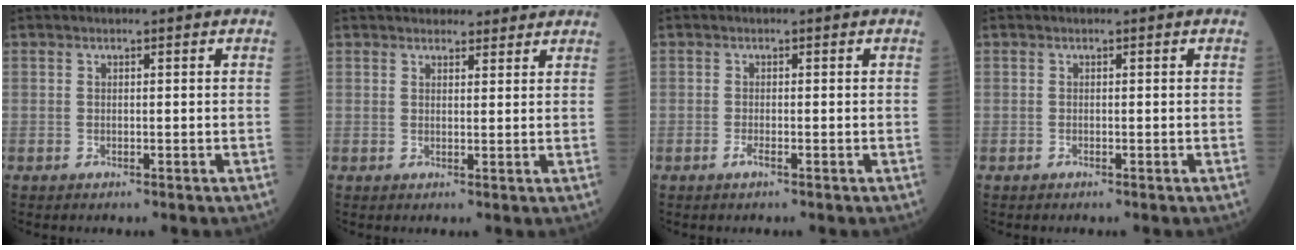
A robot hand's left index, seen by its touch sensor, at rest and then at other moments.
{"total": 9.3, "force": [8.2, 3.1, 3.0], "torque": [-0.028, 0.025, 0.109]}
{"total": 0.6, "force": [-0.4, 0.0, 0.5], "torque": [-0.012, -0.002, -0.007]}
{"total": 0.0}